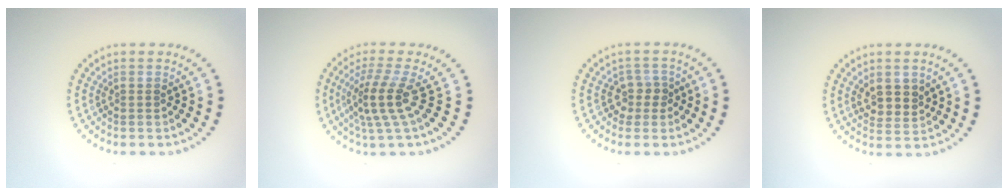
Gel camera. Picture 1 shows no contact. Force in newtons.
{"total": 3.6, "press": 2.6, "slide": 2.5}
{"total": 1.9, "press": 1.5, "slide": 1.1}
{"total": 2.6, "press": 2.4, "slide": 1.0}